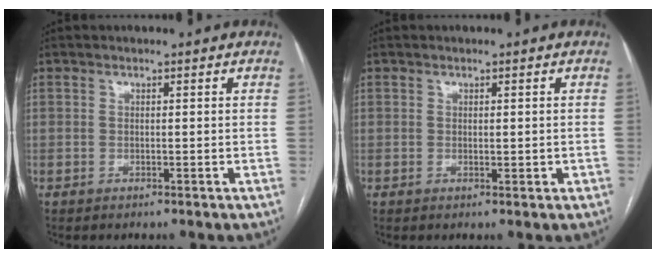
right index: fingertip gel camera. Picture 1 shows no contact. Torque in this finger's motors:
{"motor_torque": [-0.03, 0.16, -0.03, 0.01]}